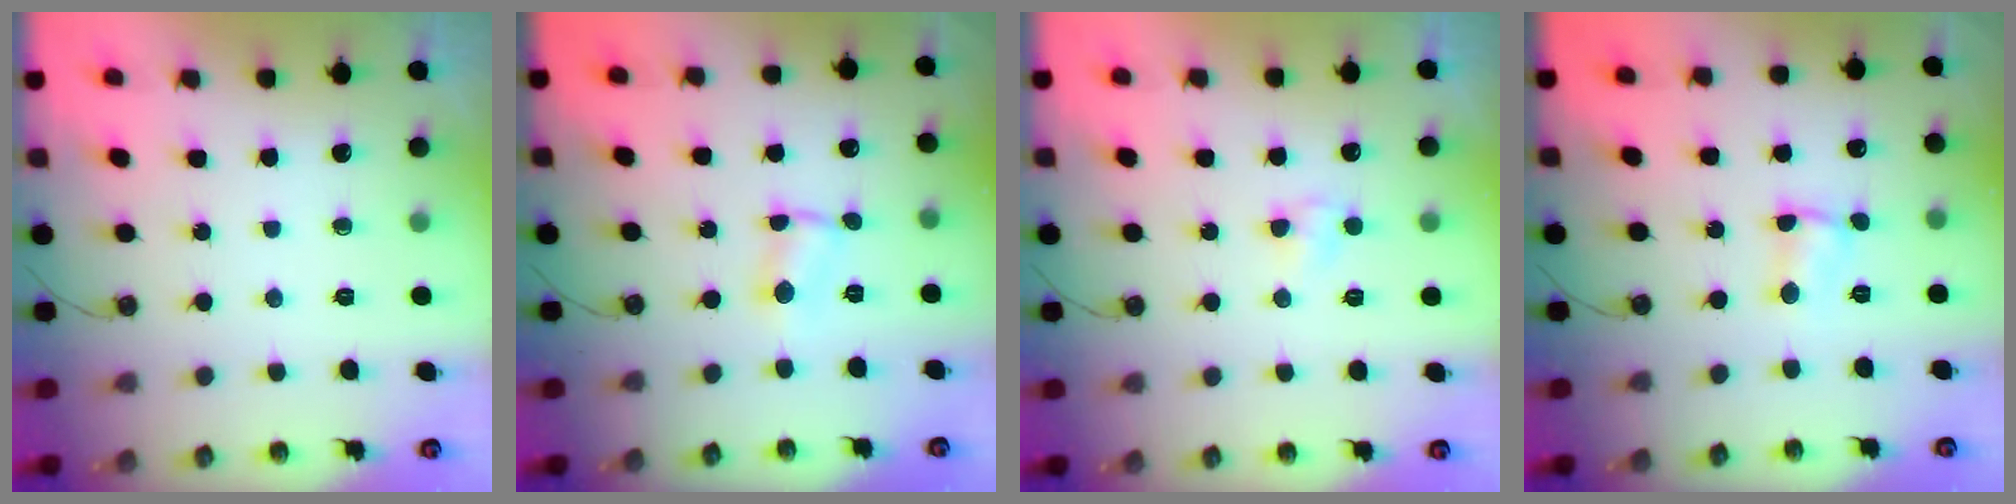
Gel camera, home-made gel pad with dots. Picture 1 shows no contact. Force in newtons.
{"total": 2.0, "press": 2.0, "slide": 0.3}
{"total": 2.8, "press": 2.8, "slide": 0.3}
{"total": 2.6, "press": 2.6, "slide": 0.4}